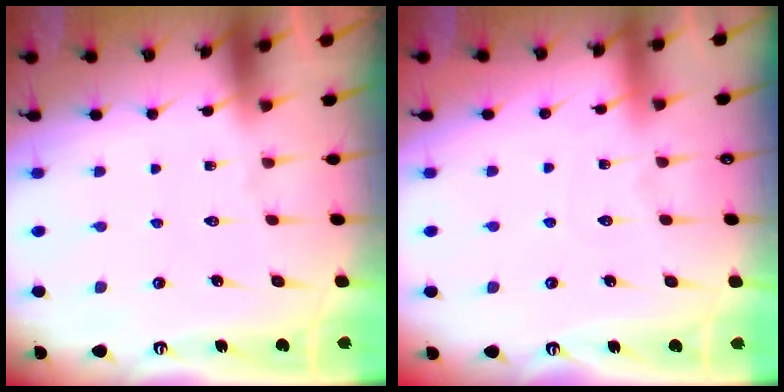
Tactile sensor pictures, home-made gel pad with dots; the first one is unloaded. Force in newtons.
{"total": 3.6, "press": 3.6, "slide": 0.6}